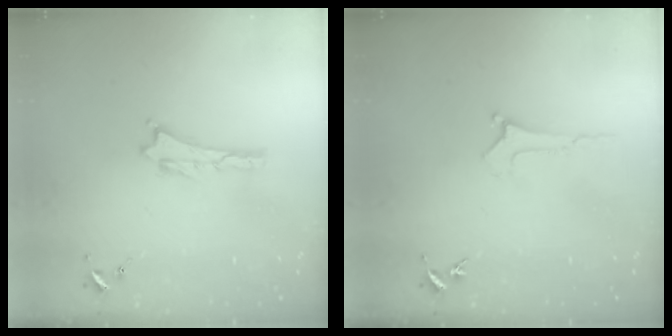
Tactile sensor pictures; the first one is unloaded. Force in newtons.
{"total": 0.0}